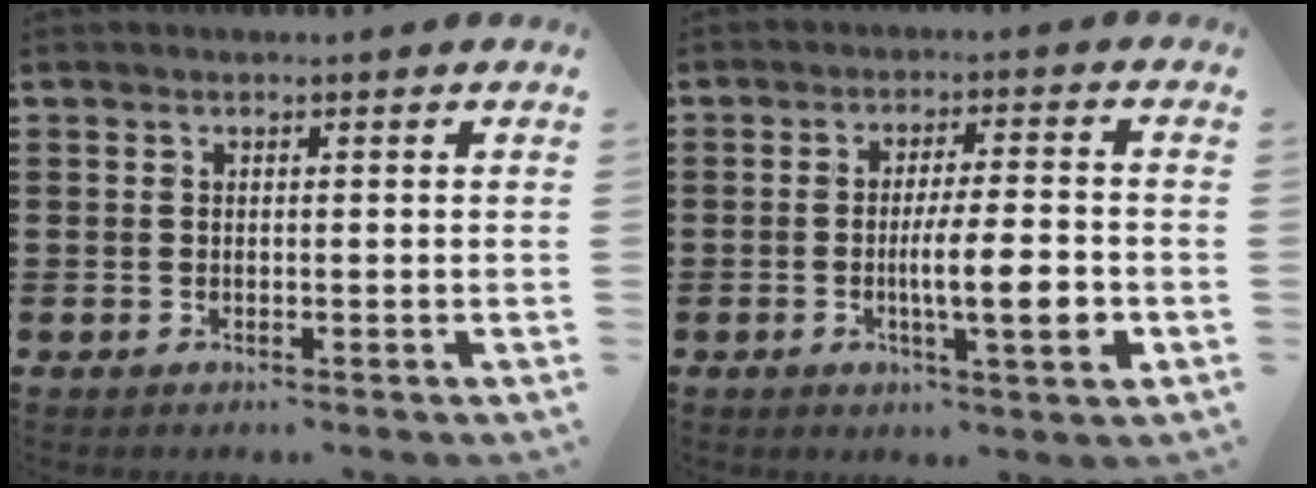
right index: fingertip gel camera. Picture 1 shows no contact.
{"total": 8.3, "force": [-1.8, 1.4, 8.0], "torque": [-0.123, -0.005, -0.030]}